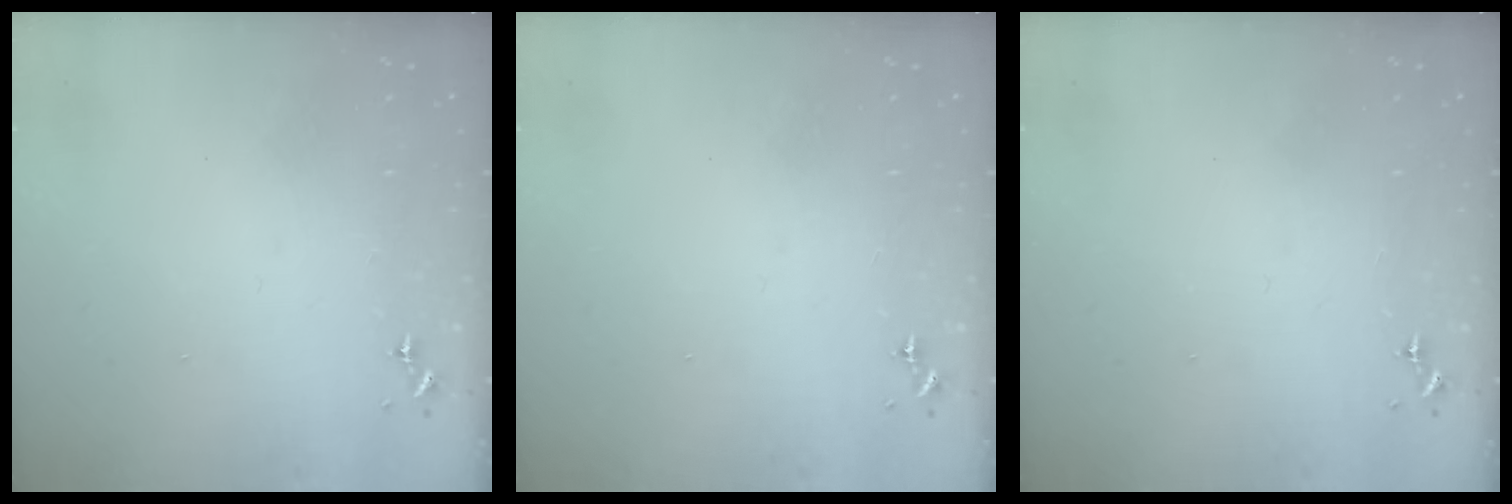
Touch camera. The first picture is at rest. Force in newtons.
{"total": 0.0}
{"total": 0.0}